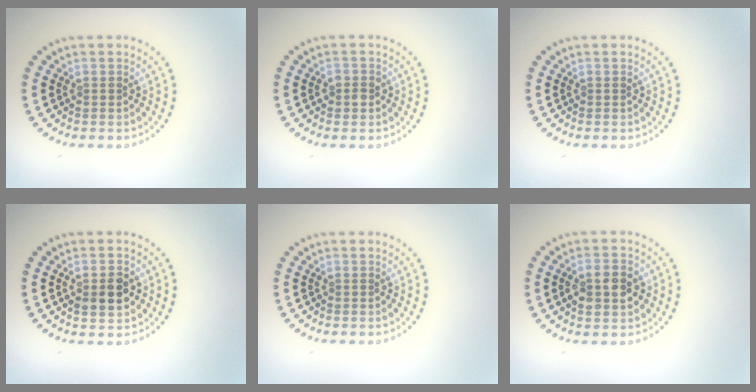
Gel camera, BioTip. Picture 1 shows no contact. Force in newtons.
{"total": 1.3, "press": 1.2, "slide": 0.5}
{"total": 0.0}
{"total": 2.9, "press": 2.9, "slide": 0.2}
{"total": 0.0}
{"total": 3.7, "press": 3.7, "slide": 0.1}